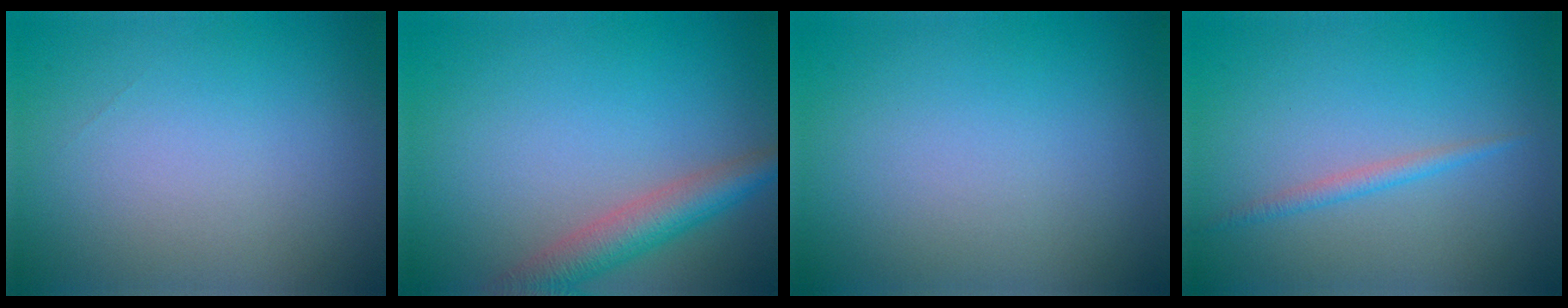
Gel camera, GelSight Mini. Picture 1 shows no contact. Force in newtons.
{"total": 4.5, "press": 4.5, "slide": 0.1}
{"total": 0.0}
{"total": 1.2, "press": 1.2, "slide": 0.1}